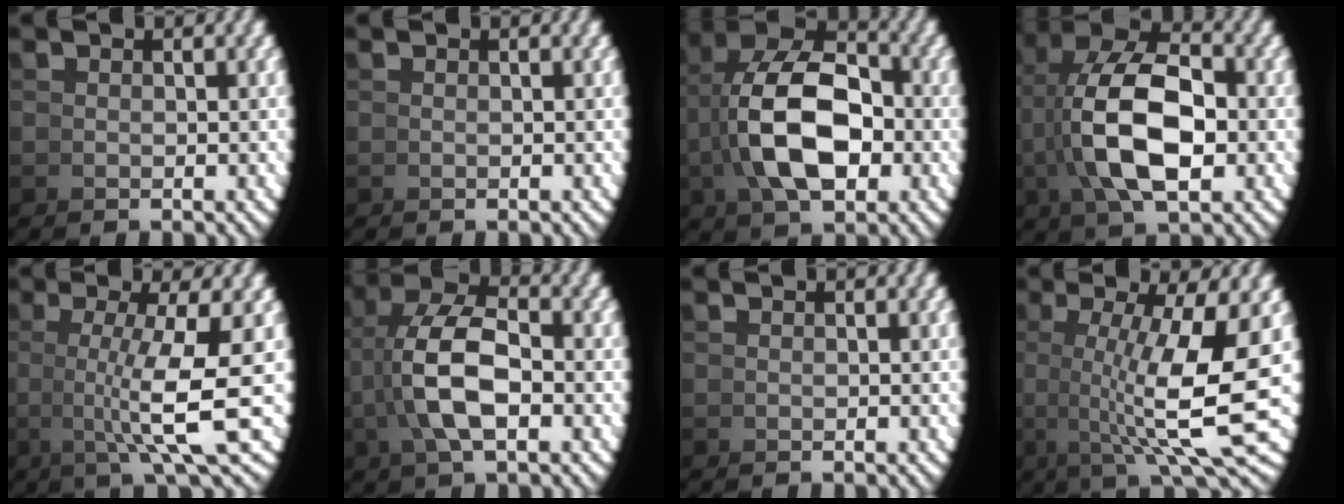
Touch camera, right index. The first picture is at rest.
{"total": 0.0}
{"total": 9.4, "force": [1.2, 5.9, 7.3], "torque": [-0.130, -0.004, 0.024]}
{"total": 8.8, "force": [1.4, 4.8, 7.2], "torque": [-0.141, -0.008, 0.030]}
{"total": 7.3, "force": [0.7, 1.3, 7.2], "torque": [-0.108, -0.003, 0.018]}
{"total": 5.7, "force": [1.3, 2.5, 5.0], "torque": [-0.098, 0.000, 0.026]}
{"total": 0.0}
{"total": 11.2, "force": [1.2, 3.8, 10.4], "torque": [-0.141, -0.007, 0.024]}